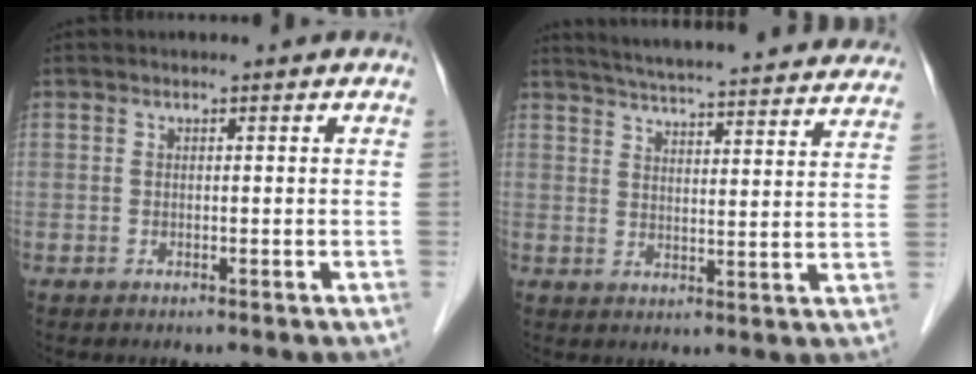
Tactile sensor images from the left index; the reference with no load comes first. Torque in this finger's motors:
{"motor_torque": [-0.59, -0.60, 0.14, 0.08]}